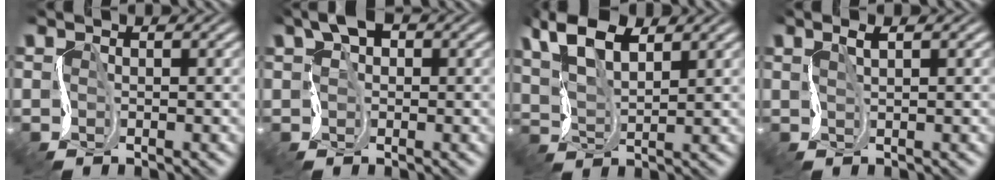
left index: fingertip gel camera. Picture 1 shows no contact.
{"total": 3.8, "force": [1.1, 2.5, 2.7], "torque": [-0.051, 0.012, 0.002]}
{"total": 7.3, "force": [3.5, 3.2, 5.5], "torque": [-0.128, 0.013, 0.057]}
{"total": 1.3, "force": [0.2, 0.0, 1.2], "torque": [-0.021, -0.003, 0.004]}